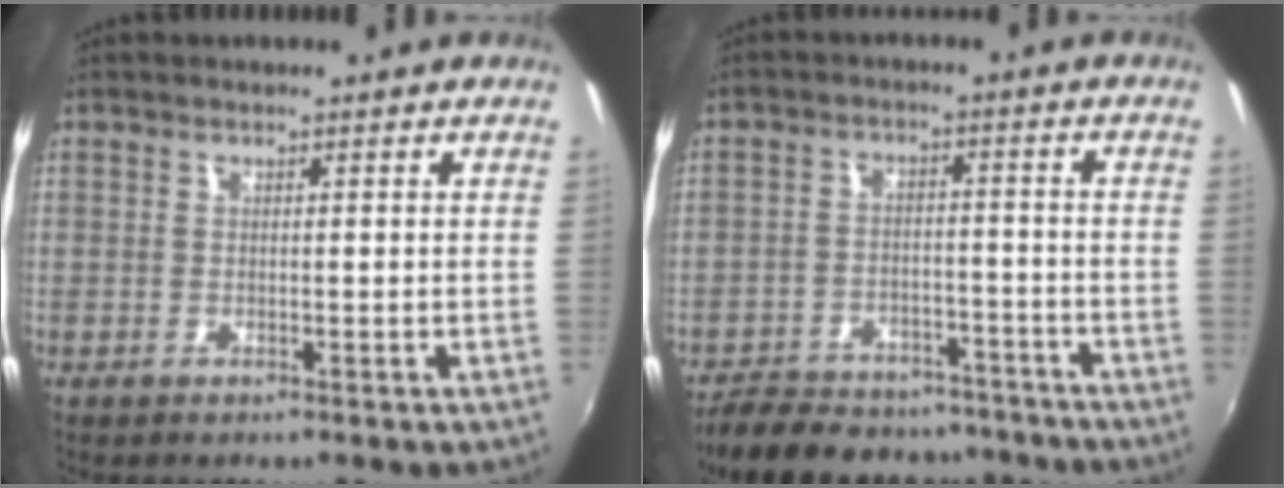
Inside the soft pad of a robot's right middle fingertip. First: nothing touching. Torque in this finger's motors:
{"motor_torque": [0.98, -1.16, 0.09, 0.06]}